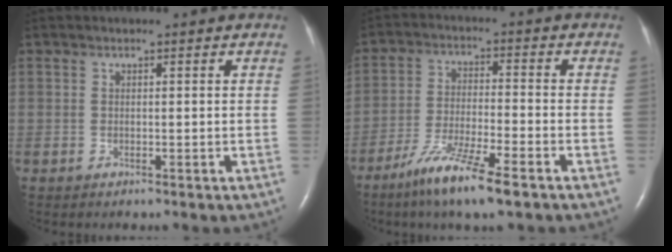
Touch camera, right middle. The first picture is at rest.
{"total": 9.9, "force": [-6.6, 0.5, 7.4], "torque": [-0.148, -0.026, -0.121]}